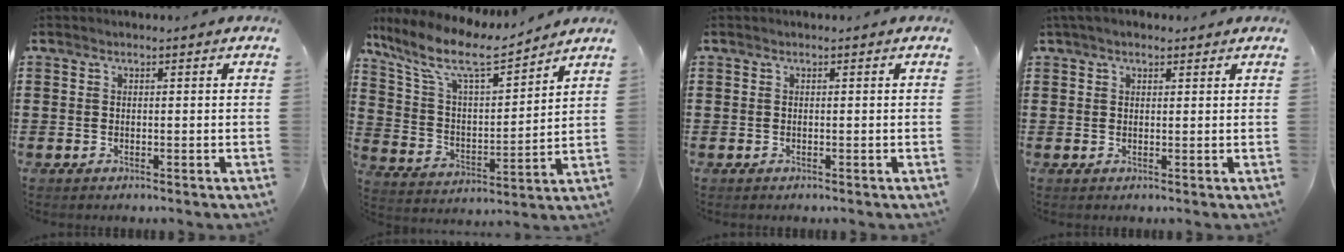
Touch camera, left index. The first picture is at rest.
{"total": 10.0, "force": [7.8, 2.2, 5.7], "torque": [-0.143, -0.041, 0.134]}
{"total": 0.0}
{"total": 1.9, "force": [1.4, 0.9, 1.0], "torque": [-0.021, 0.008, 0.025]}